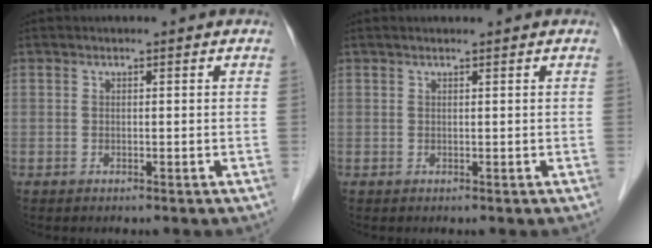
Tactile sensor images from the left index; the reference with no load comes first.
{"total": 1.0, "force": [0.8, 0.0, 0.6], "torque": [-0.011, 0.012, 0.017]}